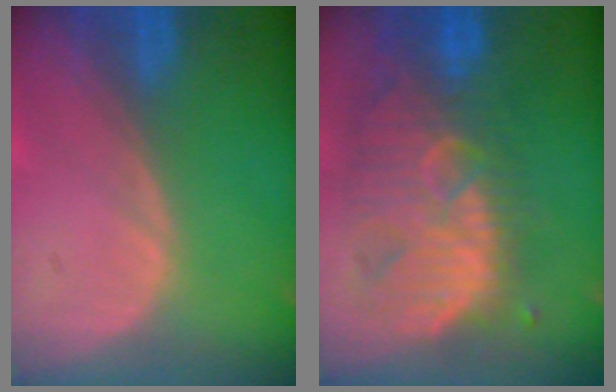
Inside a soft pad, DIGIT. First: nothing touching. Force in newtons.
{"total": 11.2, "press": 10.7, "slide": 3.4}